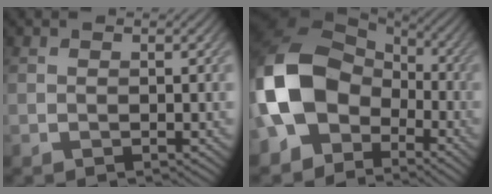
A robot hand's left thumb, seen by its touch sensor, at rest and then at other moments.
{"total": 14.5, "force": [-3.8, 10.9, 8.8], "torque": [-0.216, -0.012, -0.084]}